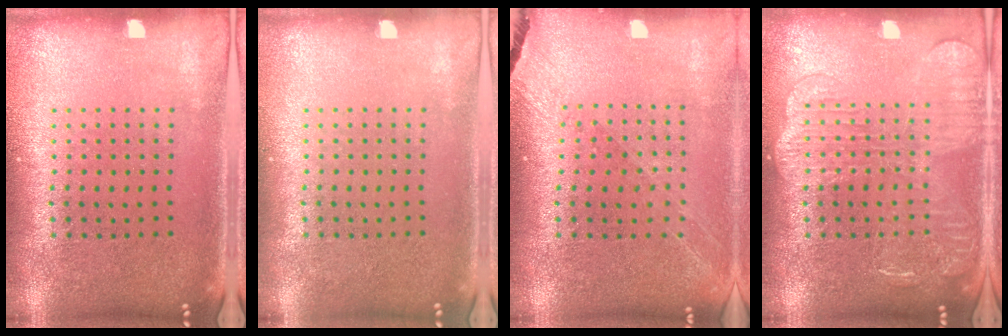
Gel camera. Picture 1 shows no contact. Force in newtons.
{"total": 0.0}
{"total": 1.2, "press": 1.2, "slide": 0.2}
{"total": 2.2, "press": 2.1, "slide": 0.4}